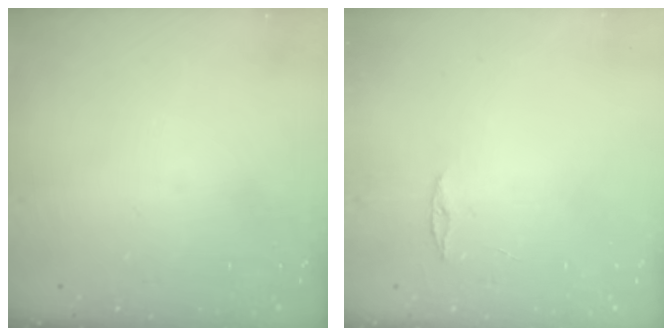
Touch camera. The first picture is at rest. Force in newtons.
{"total": 3.0, "press": 2.9, "slide": 0.3}